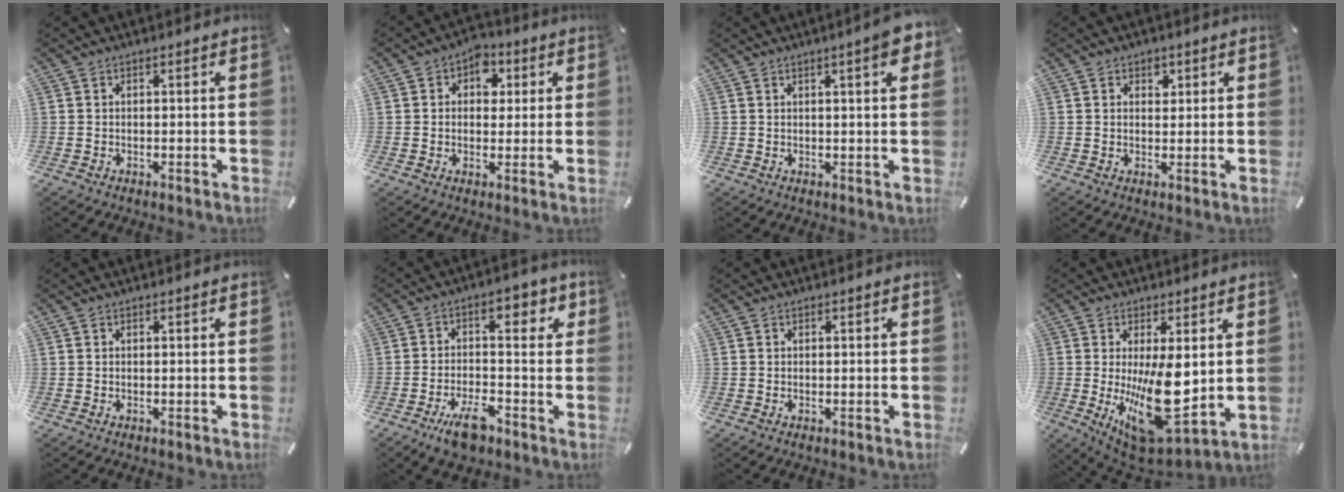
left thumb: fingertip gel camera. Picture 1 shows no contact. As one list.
[{"total": 6.3, "force": [1.2, 5.1, 3.5], "torque": [-0.038, 0.001, 0.013]}, {"total": 5.7, "force": [2.6, 0.9, 5.1], "torque": [-0.075, -0.005, 0.038]}, {"total": 2.5, "force": [1.1, 2.0, 1.1], "torque": [-0.001, -0.006, 0.014]}, {"total": 0.0}, {"total": 11.6, "force": [-3.2, 7.0, 8.7], "torque": [-0.110, 0.021, -0.056]}, {"total": 0.0}, {"total": 20.1, "force": [0.5, 9.2, 17.9], "torque": [-0.283, -0.042, 0.030]}]